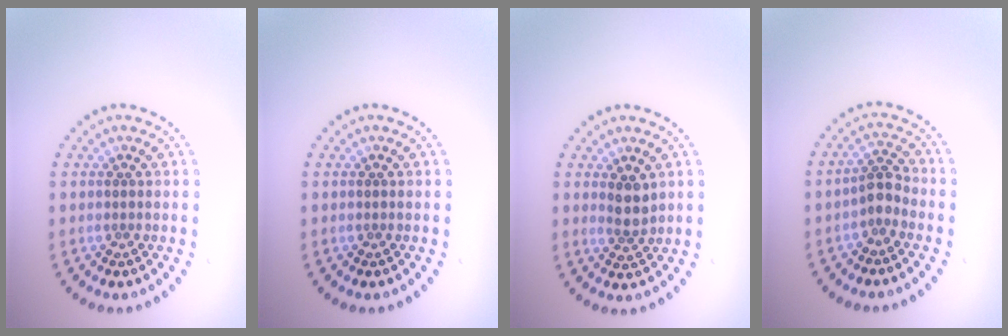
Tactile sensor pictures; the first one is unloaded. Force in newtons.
{"total": 0.0}
{"total": 2.1, "press": 1.7, "slide": 1.2}
{"total": 2.0, "press": 1.6, "slide": 1.3}